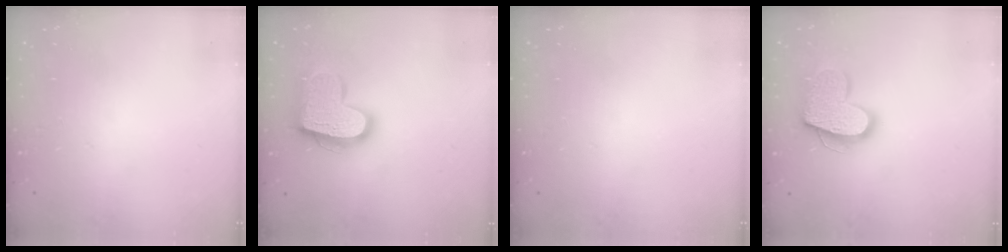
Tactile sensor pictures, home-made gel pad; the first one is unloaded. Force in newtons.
{"total": 17.4, "press": 17.3, "slide": 1.4}
{"total": 0.0}
{"total": 15.8, "press": 15.7, "slide": 1.4}